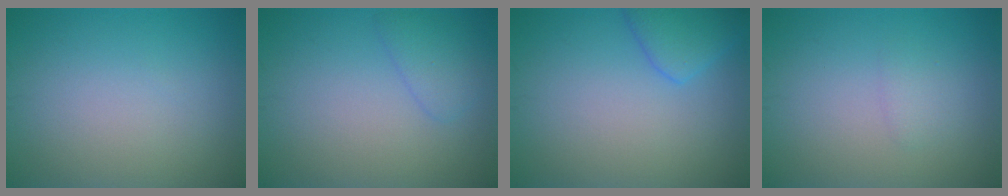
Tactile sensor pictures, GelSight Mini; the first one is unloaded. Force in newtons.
{"total": 1.8, "press": 1.8, "slide": 0.2}
{"total": 2.9, "press": 2.9, "slide": 0.2}
{"total": 1.0, "press": 1.0, "slide": 0.1}